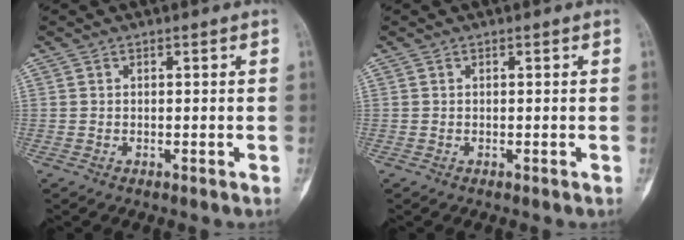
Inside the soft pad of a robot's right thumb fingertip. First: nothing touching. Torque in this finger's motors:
{"motor_torque": [0.55, 0.50, 0.06, -0.08, 0.03]}